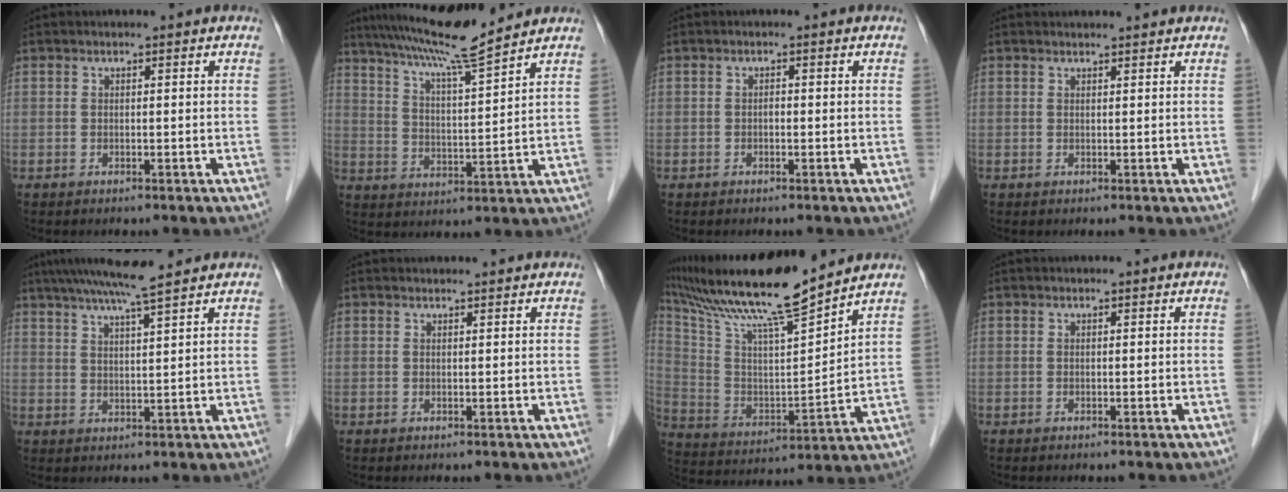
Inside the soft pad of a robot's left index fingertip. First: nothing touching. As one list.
[{"total": 11.1, "force": [9.8, -1.2, 5.0], "torque": [-0.094, 0.007, 0.166]}, {"total": 0.6, "force": [-0.1, 0.3, 0.5], "torque": [-0.008, 0.002, -0.003]}, {"total": 2.6, "force": [2.5, 0.1, 0.5], "torque": [-0.009, 0.012, 0.031]}, {"total": 8.0, "force": [6.7, -0.7, 4.3], "torque": [-0.077, 0.018, 0.108]}, {"total": 2.1, "force": [2.1, 0.0, 0.4], "torque": [-0.009, 0.011, 0.026]}, {"total": 19.2, "force": [16.6, 0.2, 9.7], "torque": [-0.187, 0.008, 0.294]}, {"total": 0.0}]